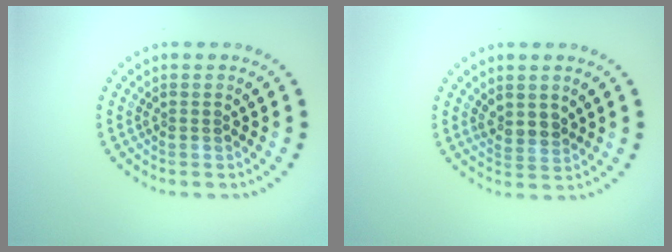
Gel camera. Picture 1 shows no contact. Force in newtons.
{"total": 1.8, "press": 1.6, "slide": 0.9}